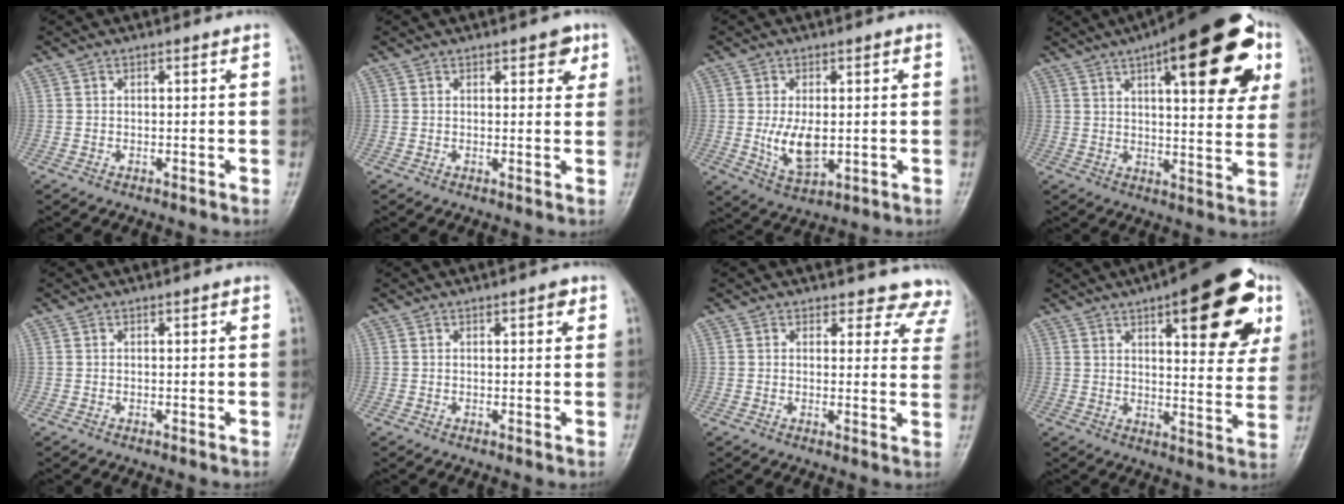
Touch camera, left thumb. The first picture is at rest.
{"total": 3.5, "force": [1.8, 1.8, 2.5], "torque": [-0.011, -0.004, 0.016]}
{"total": 7.4, "force": [-0.4, 4.1, 6.2], "torque": [-0.107, -0.011, 0.002]}
{"total": 25.0, "force": [10.9, 8.5, 20.9], "torque": [-0.261, -0.008, 0.147]}
{"total": 0.0}
{"total": 1.8, "force": [0.9, 0.7, 1.4], "torque": [-0.013, -0.001, 0.008]}
{"total": 8.8, "force": [8.0, 3.7, -0.1], "torque": [0.063, -0.042, 0.053]}
{"total": 21.4, "force": [9.9, 7.7, 17.4], "torque": [-0.192, -0.020, 0.130]}